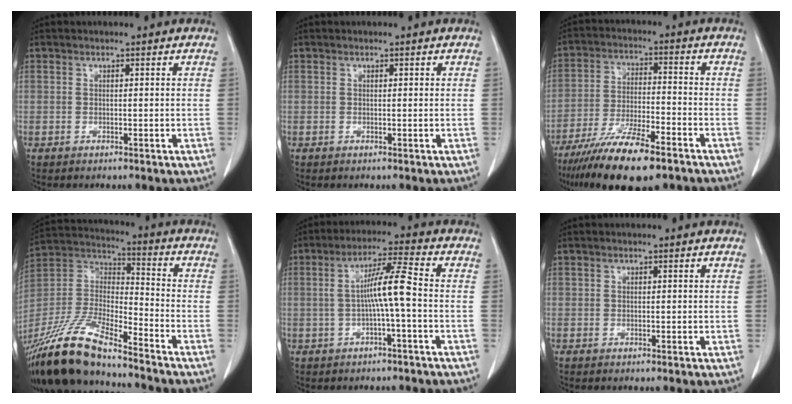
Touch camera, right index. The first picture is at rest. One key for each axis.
{"total": 0.0}
{"total": 14.2, "fx": -9.9, "fy": 2.6, "fz": 9.8, "tx": -0.185, "ty": -0.032, "tz": -0.173}
{"total": 16.4, "fx": -13.7, "fy": 2.2, "fz": 8.6, "tx": -0.180, "ty": -0.007, "tz": -0.262}
{"total": 6.7, "fx": -0.5, "fy": -0.2, "fz": 6.7, "tx": -0.118, "ty": 0.018, "tz": -0.007}
{"total": 0.0}